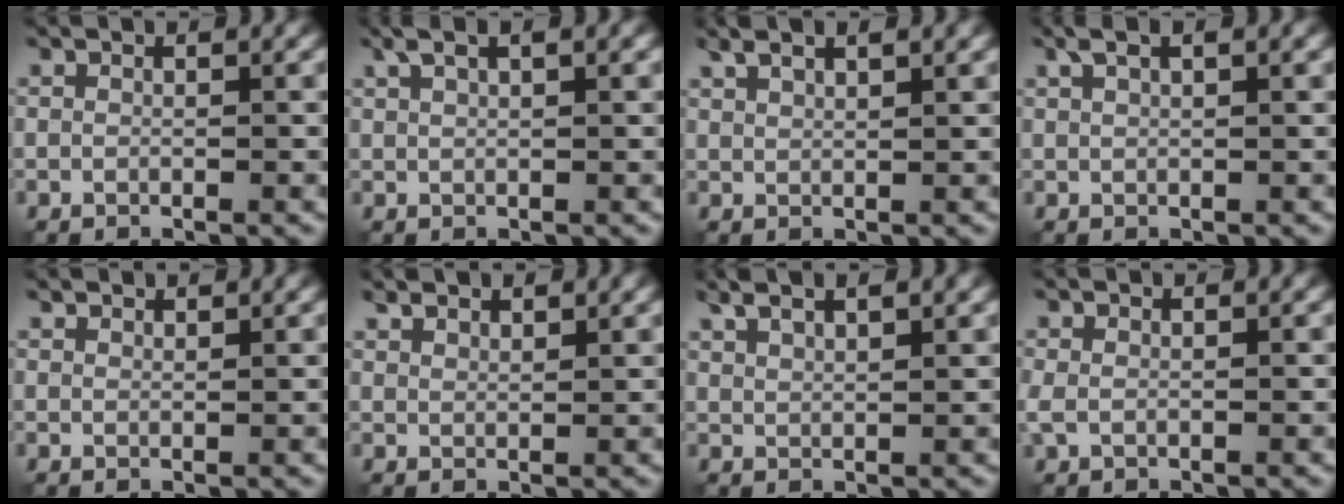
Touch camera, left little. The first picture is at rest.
{"total": 2.8, "force": [1.7, 0.7, 2.1], "torque": [-0.036, 0.001, 0.031]}
{"total": 3.9, "force": [2.6, 1.2, 2.7], "torque": [-0.040, 0.011, 0.033]}
{"total": 2.2, "force": [1.3, 0.6, 1.7], "torque": [-0.030, 0.003, 0.024]}
{"total": 1.4, "force": [1.3, 0.2, 0.3], "torque": [-0.012, 0.001, 0.020]}
{"total": 1.9, "force": [1.8, 0.4, 0.7], "torque": [-0.012, -0.001, 0.033]}
{"total": 5.0, "force": [3.2, 1.6, 3.4], "torque": [-0.048, 0.021, 0.035]}
{"total": 1.0, "force": [0.0, 0.6, 0.8], "torque": [-0.024, -0.001, -0.001]}